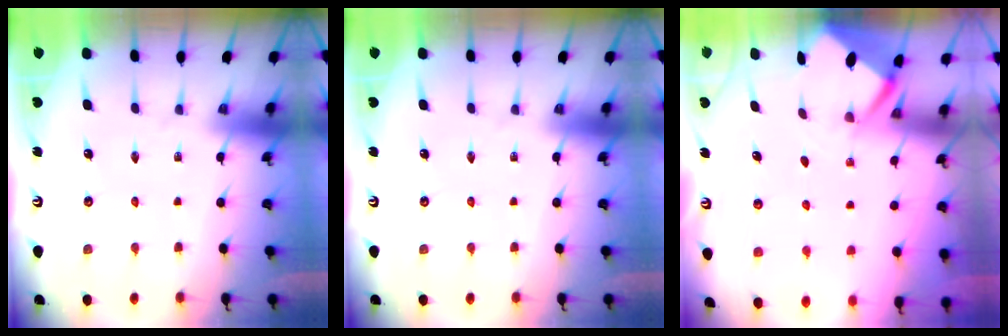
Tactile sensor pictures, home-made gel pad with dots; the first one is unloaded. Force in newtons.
{"total": 0.0}
{"total": 2.6, "press": 2.6, "slide": 0.1}